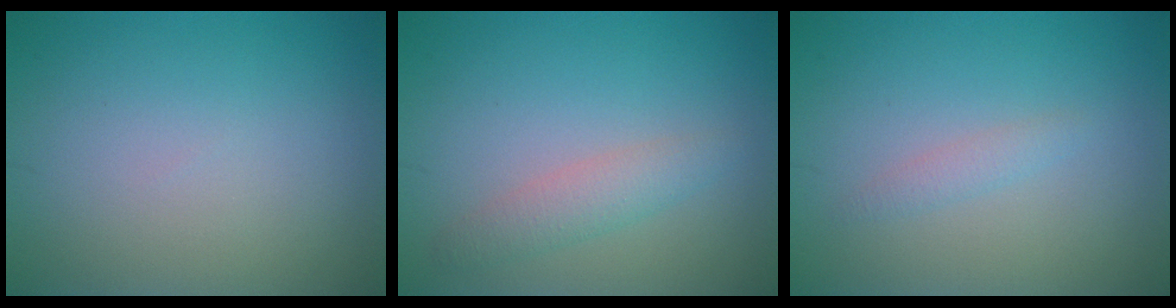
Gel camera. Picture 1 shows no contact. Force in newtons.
{"total": 1.3, "press": 1.3, "slide": 0.3}
{"total": 1.0, "press": 1.0, "slide": 0.1}